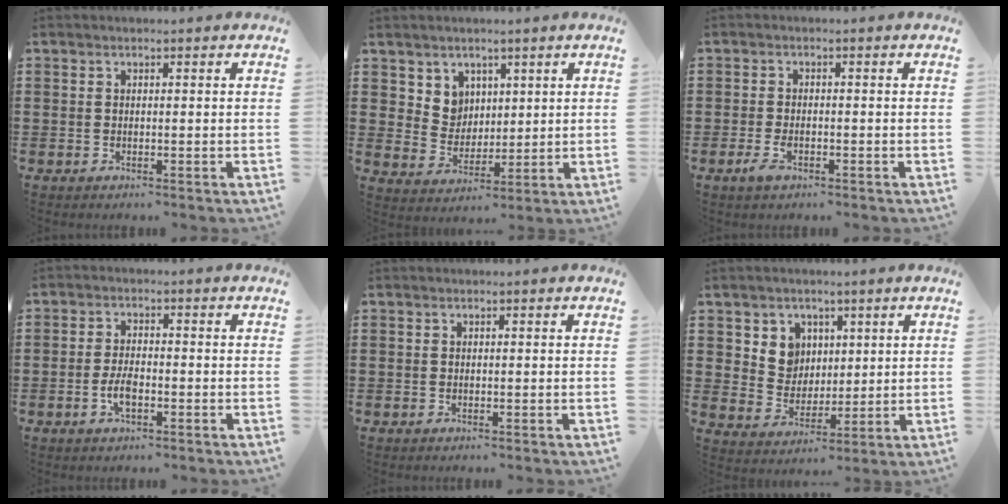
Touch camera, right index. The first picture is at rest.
{"total": 5.5, "force": [3.1, 4.5, 0.5], "torque": [-0.029, 0.000, 0.057]}
{"total": 2.4, "force": [-1.1, 0.9, 1.9], "torque": [-0.051, -0.010, -0.023]}
{"total": 2.1, "force": [-0.8, 0.8, 1.8], "torque": [-0.044, -0.005, -0.015]}
{"total": 0.0}
{"total": 6.0, "force": [2.6, 5.3, 0.9], "torque": [-0.041, 0.007, 0.047]}